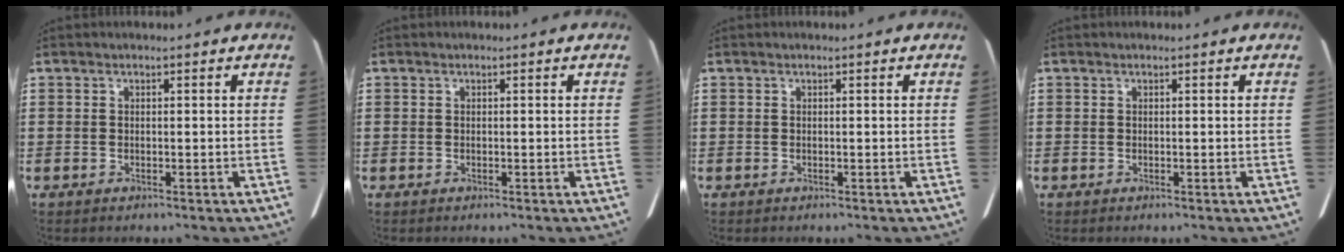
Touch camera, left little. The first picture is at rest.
{"total": 0.0}
{"total": 0.0}
{"total": 0.0}